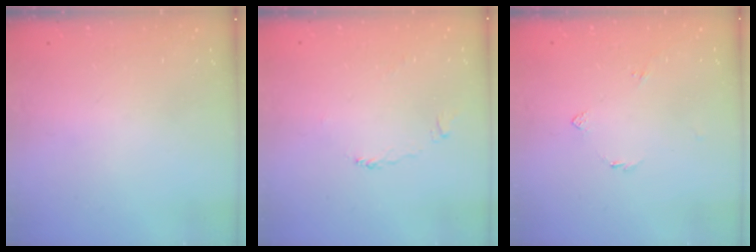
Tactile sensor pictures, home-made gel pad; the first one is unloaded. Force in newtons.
{"total": 2.2, "press": 2.2, "slide": 0.4}
{"total": 2.6, "press": 2.5, "slide": 0.7}